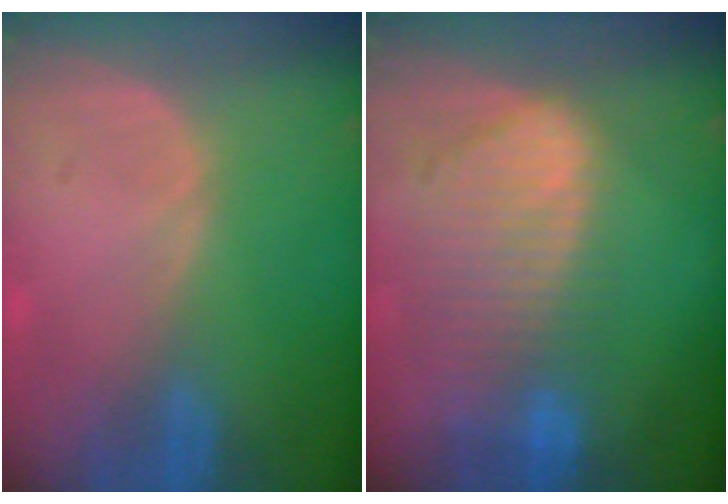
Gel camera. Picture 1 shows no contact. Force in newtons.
{"total": 10.1, "press": 8.5, "slide": 5.4}